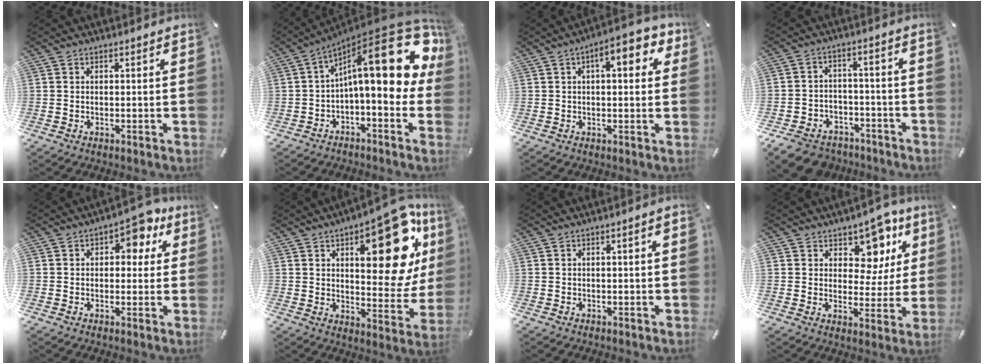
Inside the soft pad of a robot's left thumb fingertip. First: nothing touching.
{"total": 24.3, "force": [6.4, 8.5, 21.9], "torque": [-0.334, -0.051, 0.108]}
{"total": 9.0, "force": [3.3, 3.5, 7.6], "torque": [-0.109, -0.008, 0.047]}
{"total": 9.2, "force": [-6.8, 5.3, 3.0], "torque": [-0.053, 0.049, -0.126]}
{"total": 7.2, "force": [3.2, 4.4, 4.7], "torque": [-0.046, -0.013, 0.046]}
{"total": 27.6, "force": [10.8, 12.4, 22.2], "torque": [-0.271, -0.071, 0.173]}
{"total": 1.6, "force": [-0.2, 0.3, 1.6], "torque": [-0.025, -0.001, -0.003]}
{"total": 11.1, "force": [6.9, 7.2, 4.9], "torque": [-0.059, -0.057, 0.121]}